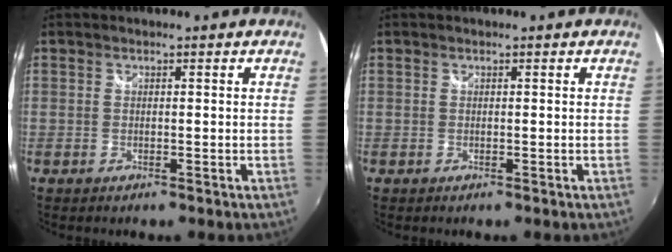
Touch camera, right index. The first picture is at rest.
{"total": 0.0}